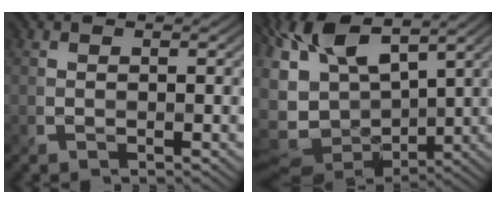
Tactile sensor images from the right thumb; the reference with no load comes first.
{"total": 12.5, "force": [2.5, 6.5, 10.5], "torque": [-0.249, -0.003, 0.054]}